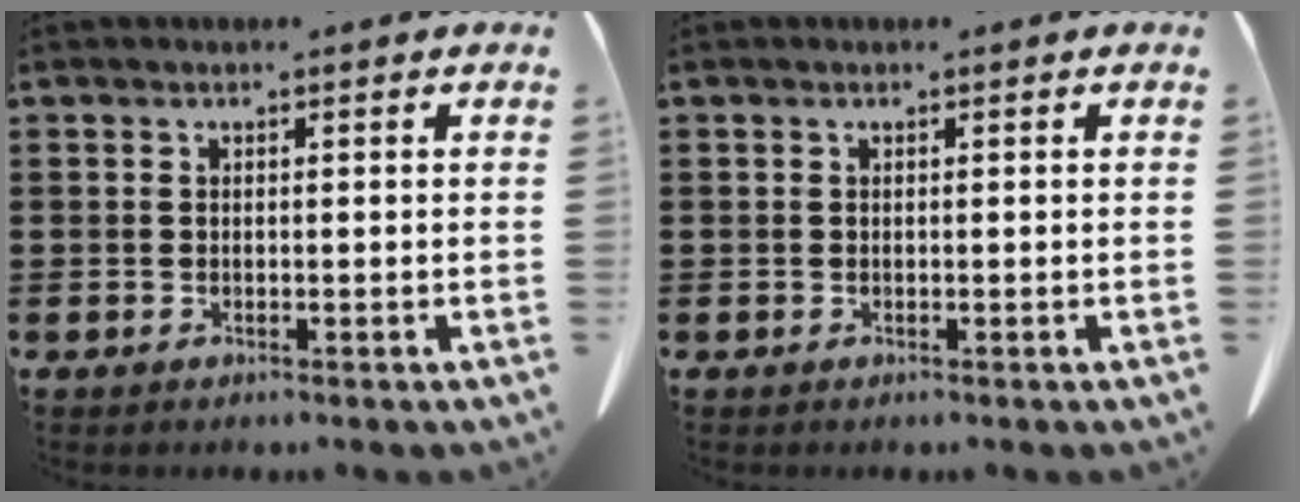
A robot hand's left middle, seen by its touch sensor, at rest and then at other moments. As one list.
[{"total": 0.0}]